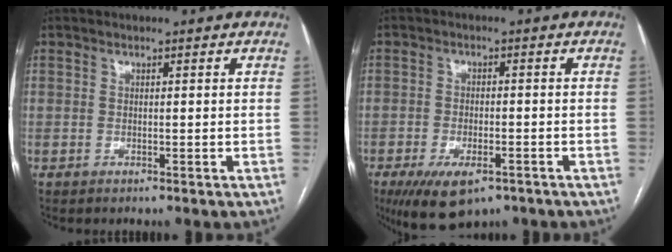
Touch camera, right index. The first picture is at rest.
{"total": 8.7, "force": [-5.4, 3.7, 5.7], "torque": [-0.098, -0.012, -0.083]}